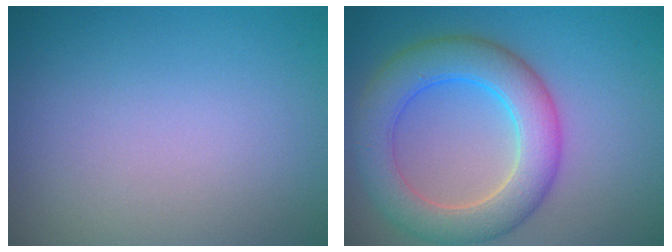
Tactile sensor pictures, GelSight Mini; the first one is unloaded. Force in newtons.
{"total": 6.7, "press": 6.7, "slide": 0.0}